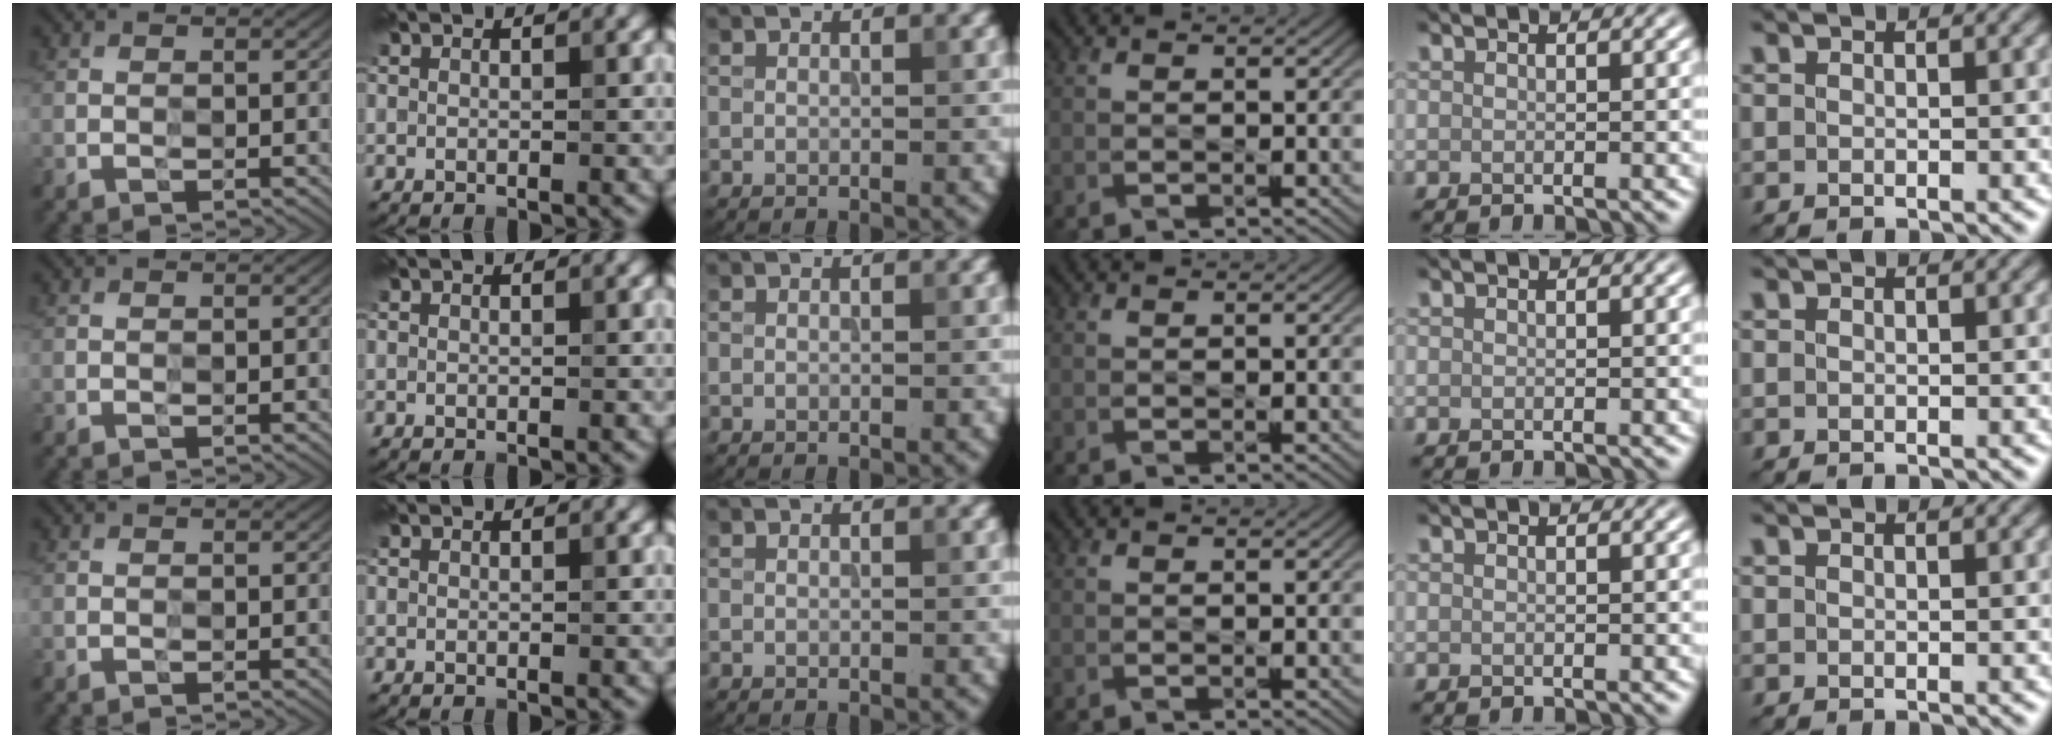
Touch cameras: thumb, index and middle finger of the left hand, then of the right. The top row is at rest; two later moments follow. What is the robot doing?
{"motion": "press", "object": "button"}